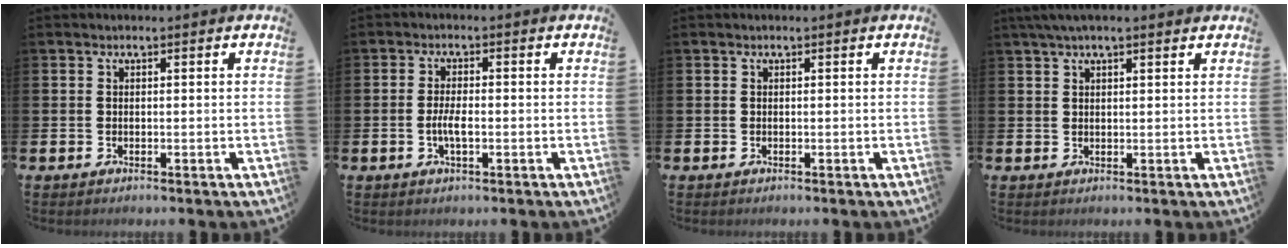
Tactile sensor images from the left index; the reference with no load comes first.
{"total": 2.6, "force": [-0.6, 0.8, 2.4], "torque": [-0.037, -0.001, -0.013]}
{"total": 0.0}
{"total": 2.9, "force": [2.2, 0.6, 1.8], "torque": [-0.038, 0.003, 0.040]}